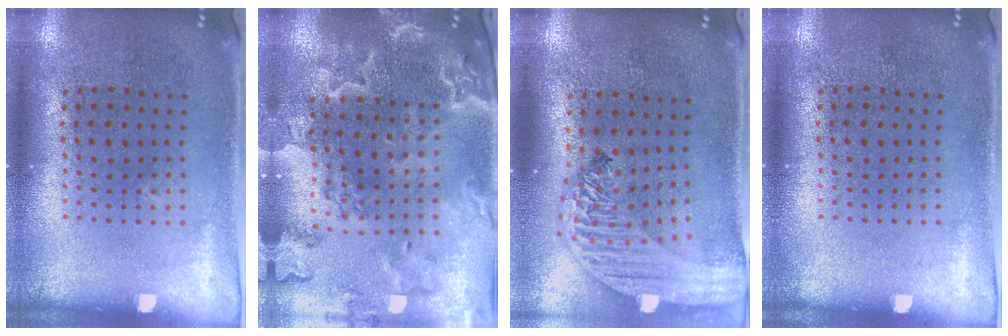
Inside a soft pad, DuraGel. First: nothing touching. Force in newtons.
{"total": 3.7, "press": 3.2, "slide": 1.8}
{"total": 2.8, "press": 2.3, "slide": 1.6}
{"total": 0.0}